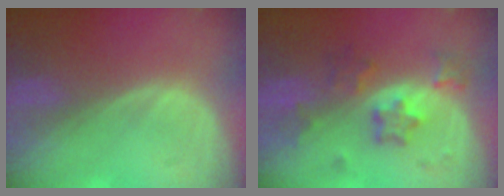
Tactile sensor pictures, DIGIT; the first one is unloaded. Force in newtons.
{"total": 5.9, "press": 5.9, "slide": 0.8}